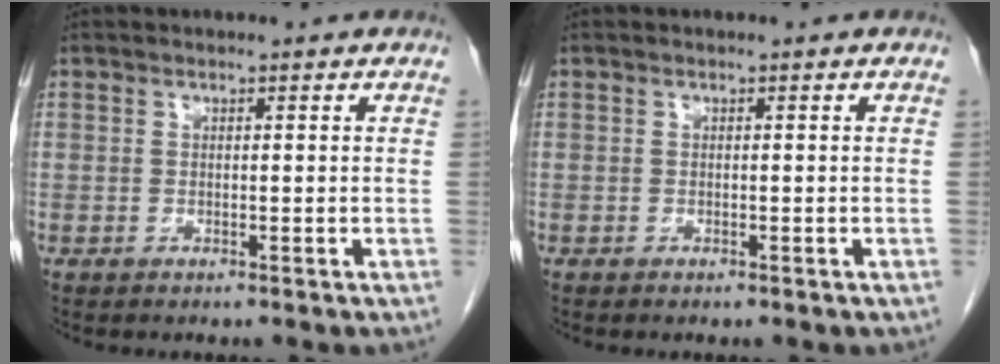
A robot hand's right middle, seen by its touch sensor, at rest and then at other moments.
{"total": 0.0}